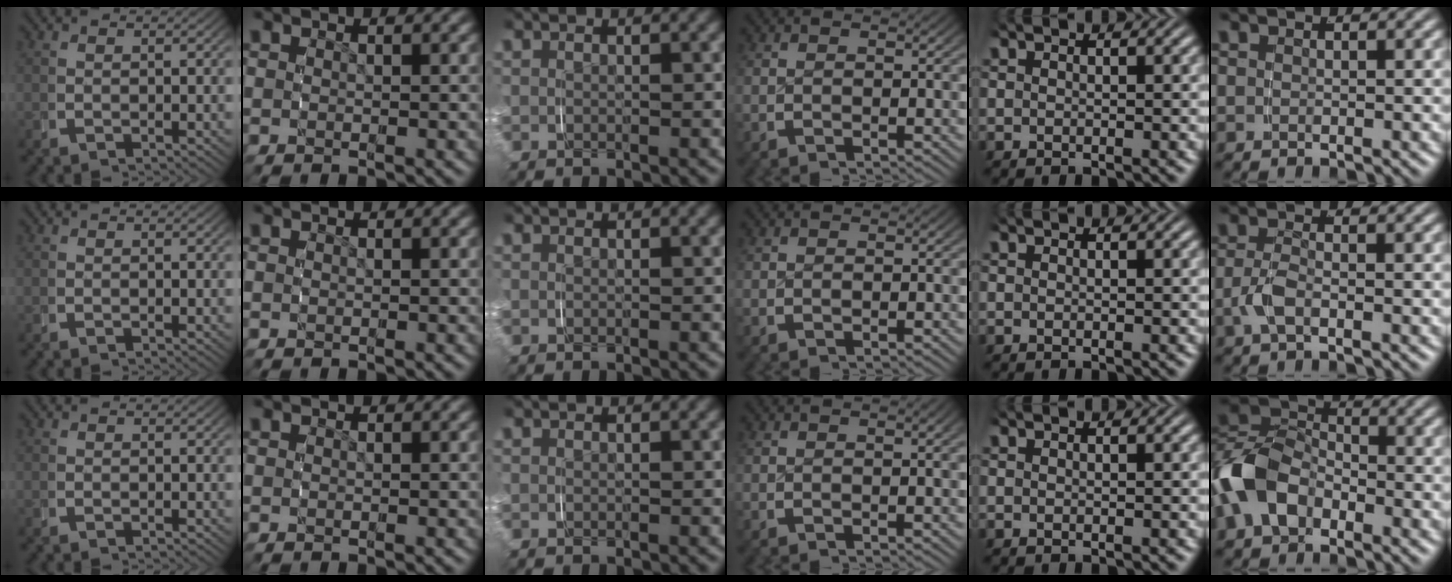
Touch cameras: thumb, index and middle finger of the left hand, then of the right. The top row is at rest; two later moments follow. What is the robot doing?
{"motion": "grasp_and_lifting", "object": "keyboard"}